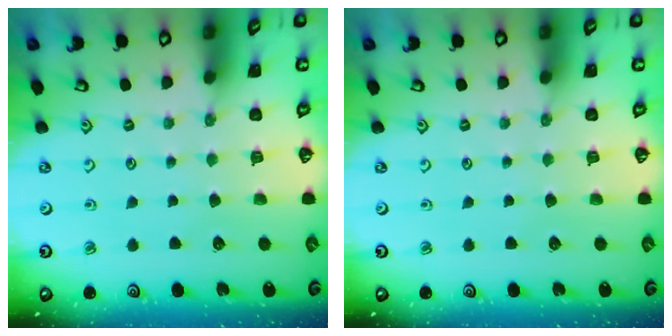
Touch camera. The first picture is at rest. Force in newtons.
{"total": 0.0}